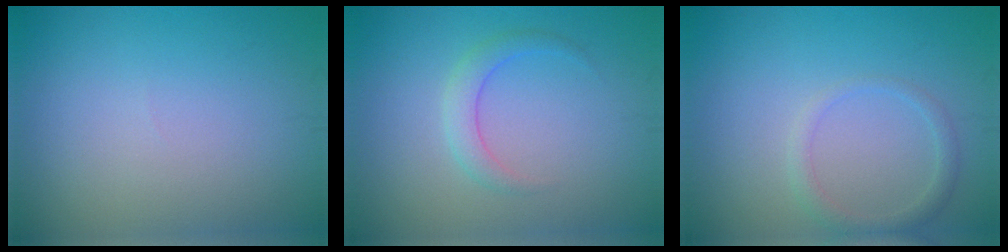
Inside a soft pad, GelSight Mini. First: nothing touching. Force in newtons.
{"total": 1.9, "press": 1.9, "slide": 0.1}
{"total": 1.7, "press": 1.7, "slide": 0.1}